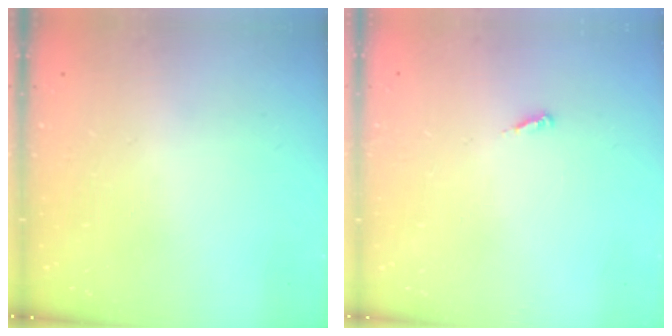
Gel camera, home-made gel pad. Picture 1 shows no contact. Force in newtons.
{"total": 2.1, "press": 2.1, "slide": 0.1}